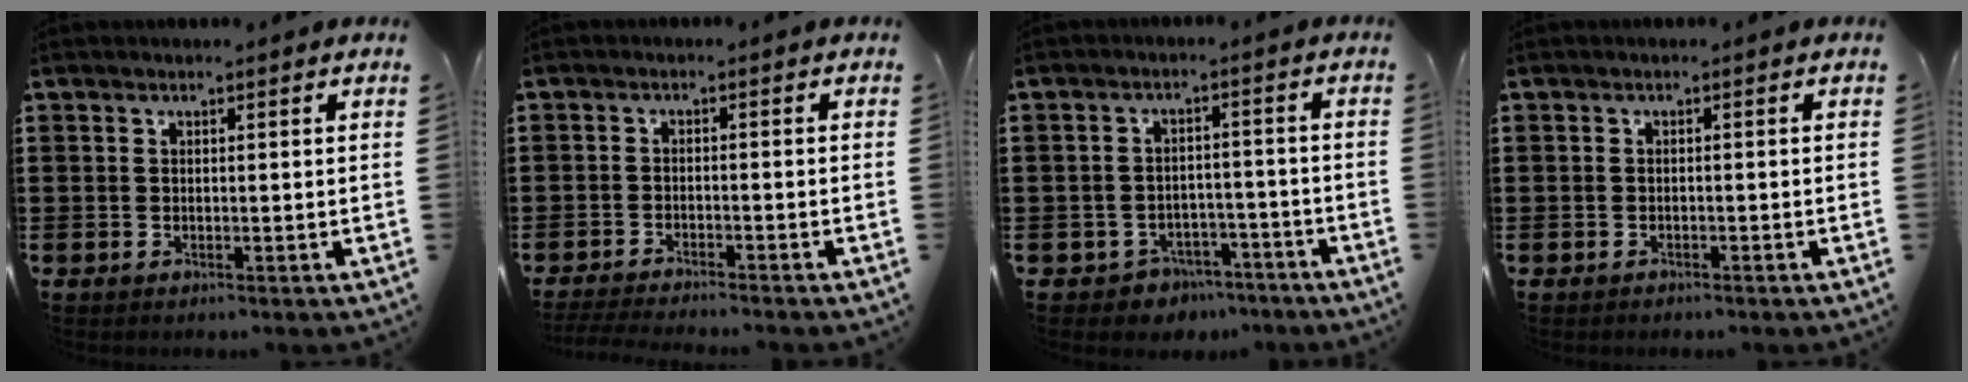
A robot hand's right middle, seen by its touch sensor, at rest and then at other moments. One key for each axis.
{"total": 2.8, "fx": -2.7, "fy": -0.2, "fz": 0.6, "tx": -0.019, "ty": -0.004, "tz": -0.057}
{"total": 3.5, "fx": -3.3, "fy": 1.2, "fz": 0.1, "tx": -0.012, "ty": 0.005, "tz": -0.068}
{"total": 0.8, "fx": -0.8, "fy": 0.2, "fz": 0.0, "tx": -0.003, "ty": 0.000, "tz": -0.017}